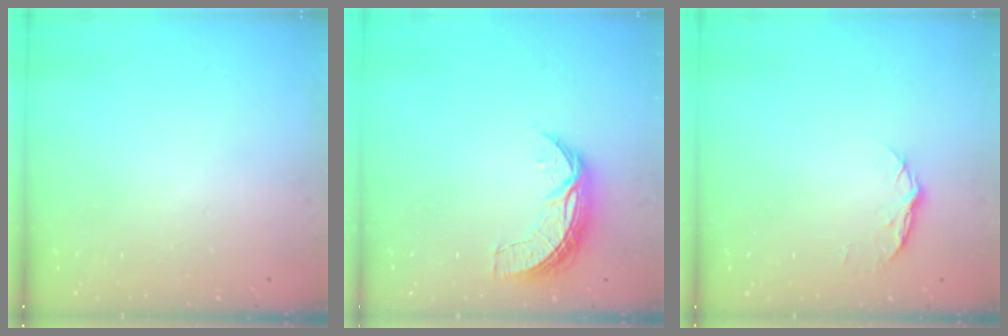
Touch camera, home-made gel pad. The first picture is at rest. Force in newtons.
{"total": 7.4, "press": 7.4, "slide": 0.5}
{"total": 5.2, "press": 5.2, "slide": 0.7}